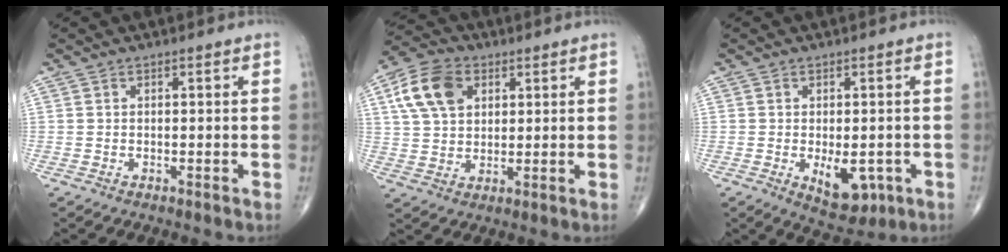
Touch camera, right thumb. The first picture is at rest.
{"total": 11.1, "force": [4.0, 7.5, 7.1], "torque": [-0.121, 0.002, 0.070]}
{"total": 7.4, "force": [-2.1, 4.0, 5.9], "torque": [-0.064, -0.006, -0.016]}